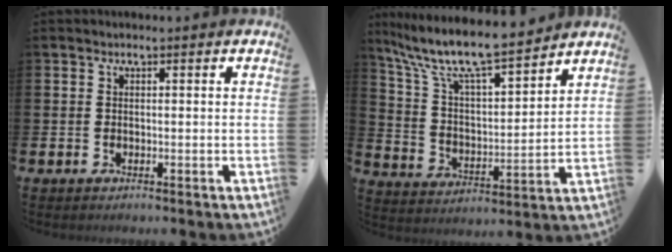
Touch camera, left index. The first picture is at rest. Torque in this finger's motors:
{"motor_torque": [0.55, -0.61, 1.02, 0.21]}